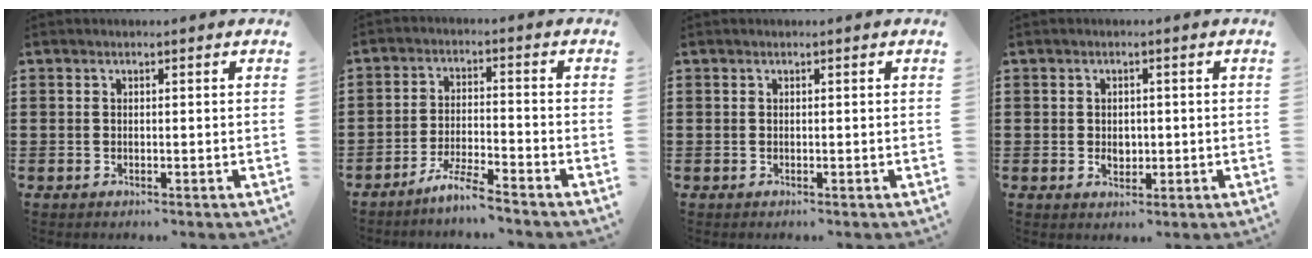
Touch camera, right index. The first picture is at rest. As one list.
[{"total": 5.0, "force": [-4.6, -0.4, 2.0], "torque": [-0.049, -0.009, -0.091]}, {"total": 0.0}, {"total": 2.0, "force": [-0.1, 1.5, 1.3], "torque": [-0.027, 0.007, -0.003]}]